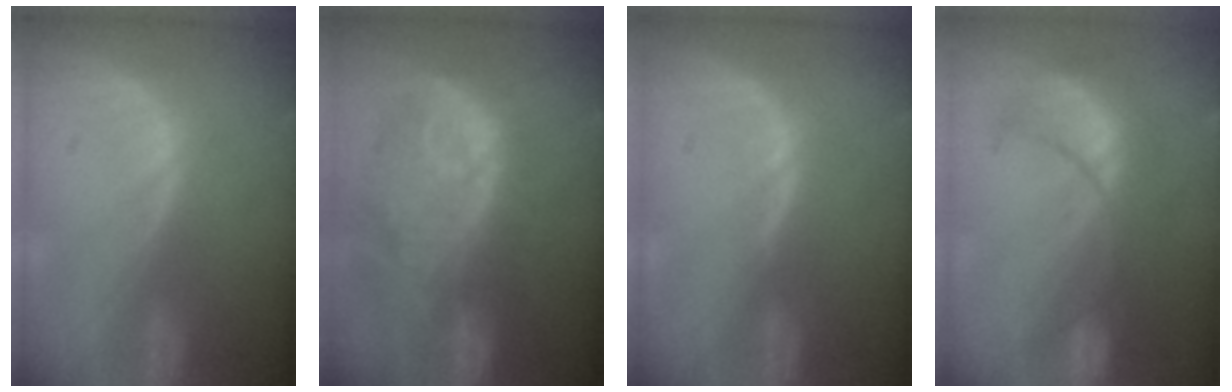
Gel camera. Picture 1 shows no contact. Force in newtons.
{"total": 12.5, "press": 11.1, "slide": 5.7}
{"total": 0.7, "press": 0.7, "slide": 0.2}
{"total": 8.4, "press": 8.3, "slide": 1.3}